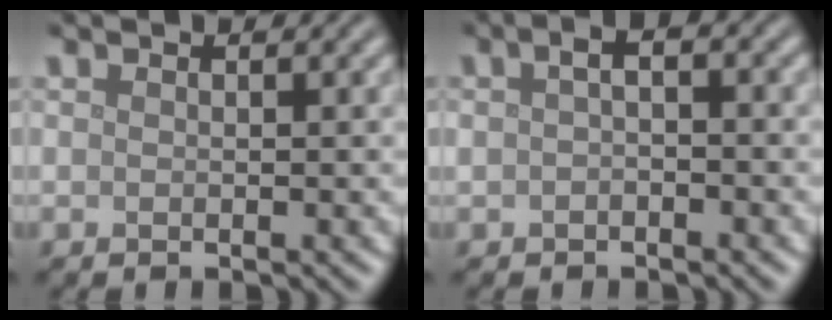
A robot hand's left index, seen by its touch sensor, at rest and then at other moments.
{"total": 1.7, "force": [0.0, 0.8, 1.5], "torque": [-0.029, 0.006, -0.004]}